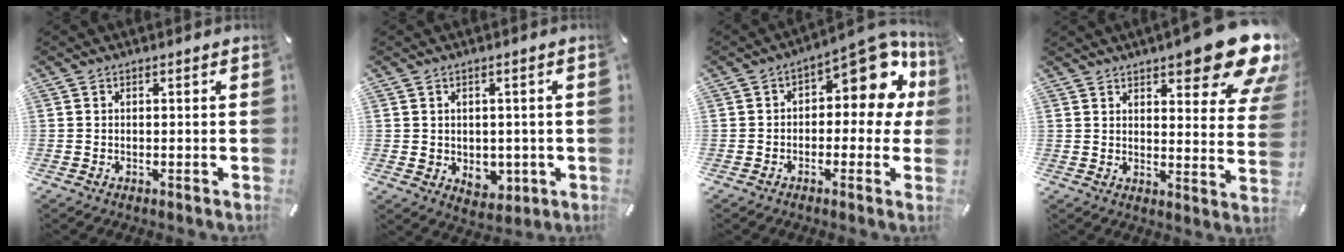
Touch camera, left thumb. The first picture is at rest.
{"total": 4.6, "force": [0.1, 4.2, 1.8], "torque": [-0.003, -0.002, 0.002]}
{"total": 12.9, "force": [5.2, 6.4, 9.8], "torque": [-0.128, -0.038, 0.088]}
{"total": 15.9, "force": [10.9, 5.0, 10.4], "torque": [-0.137, -0.081, 0.182]}